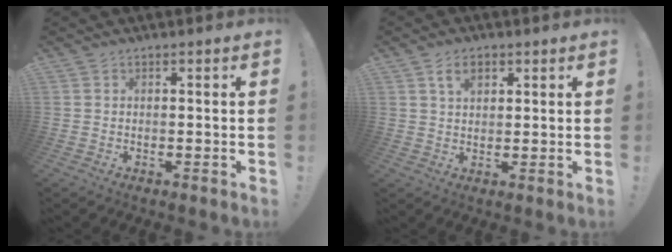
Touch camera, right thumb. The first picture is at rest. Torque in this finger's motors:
{"motor_torque": [0.03, 0.05, 0.19, 0.40, 0.01]}